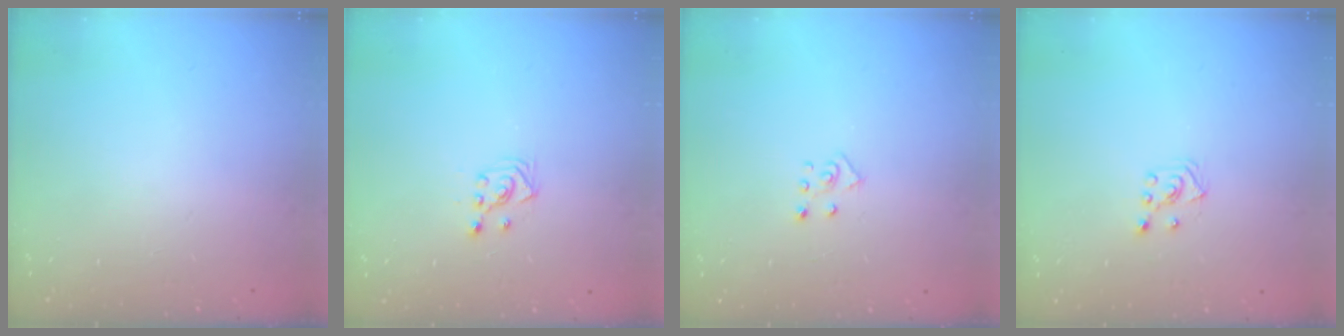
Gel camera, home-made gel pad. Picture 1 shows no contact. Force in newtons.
{"total": 3.0, "press": 2.8, "slide": 1.0}
{"total": 3.9, "press": 3.8, "slide": 0.3}
{"total": 3.8, "press": 3.8, "slide": 0.3}